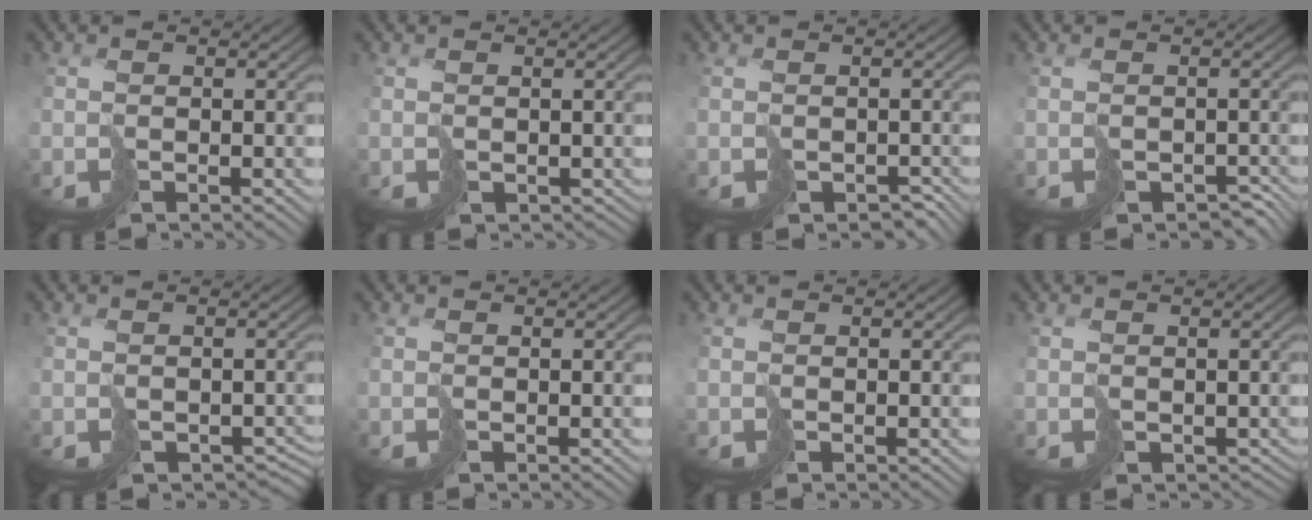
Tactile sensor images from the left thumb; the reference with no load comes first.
{"total": 1.0, "force": [-0.1, 0.9, 0.3], "torque": [-0.009, -0.007, 0.005]}
{"total": 2.2, "force": [-1.5, 1.3, 0.9], "torque": [-0.012, -0.009, -0.016]}
{"total": 3.1, "force": [-2.2, 1.6, 1.3], "torque": [-0.017, -0.007, -0.024]}
{"total": 3.1, "force": [-1.7, 1.9, 1.7], "torque": [-0.023, -0.015, -0.013]}
{"total": 0.0}
{"total": 0.0}
{"total": 1.6, "force": [-0.5, 1.3, 0.7], "torque": [-0.011, -0.010, 0.000]}